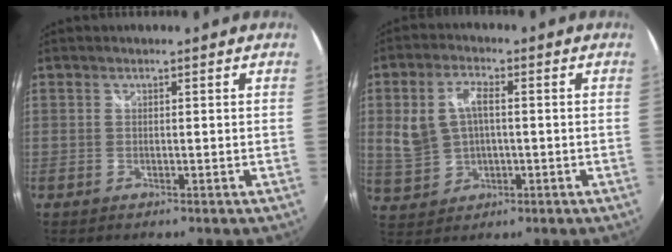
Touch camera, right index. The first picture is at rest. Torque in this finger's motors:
{"motor_torque": [1.15, 0.16, 0.49, 0.07]}